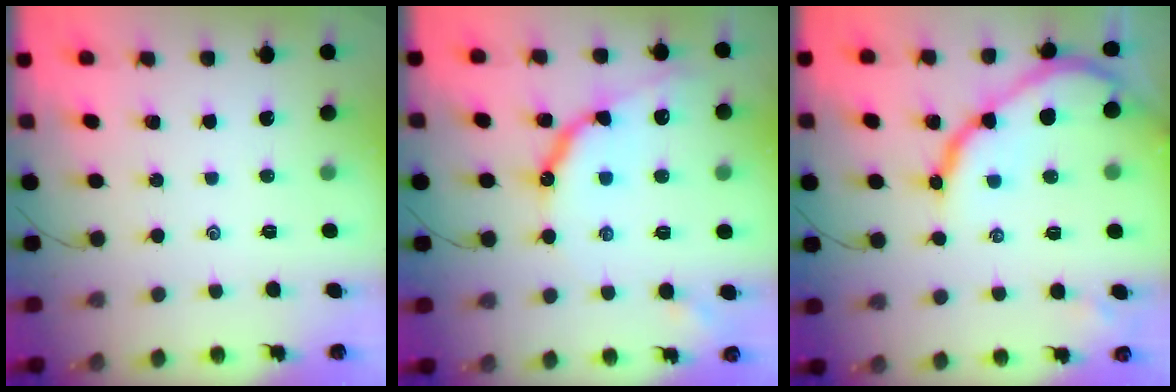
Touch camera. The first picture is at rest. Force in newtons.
{"total": 11.8, "press": 11.7, "slide": 0.9}
{"total": 12.5, "press": 12.4, "slide": 0.8}